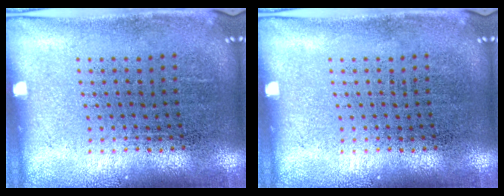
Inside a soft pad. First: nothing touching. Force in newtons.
{"total": 0.0}